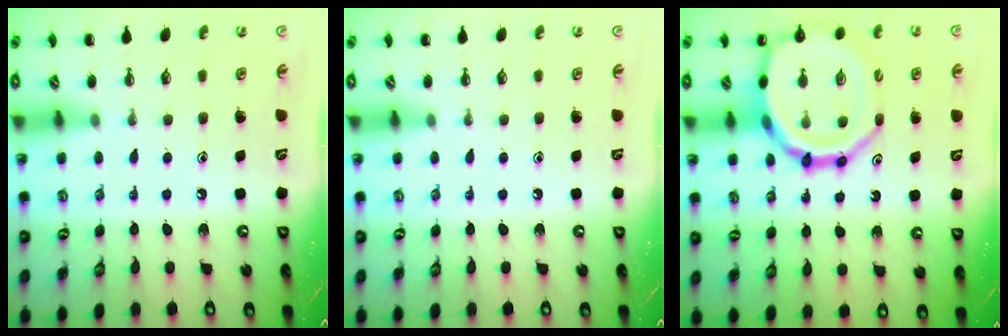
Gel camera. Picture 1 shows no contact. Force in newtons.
{"total": 0.0}
{"total": 19.2, "press": 18.9, "slide": 3.0}